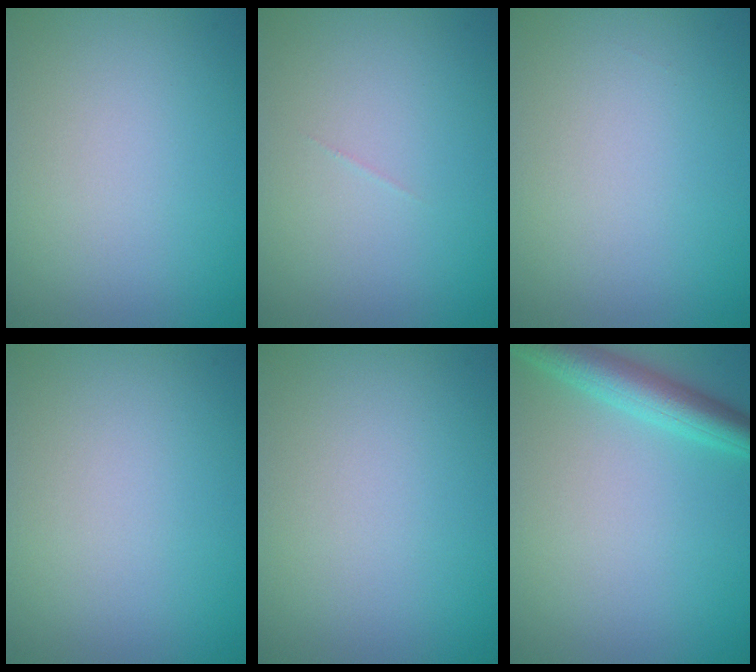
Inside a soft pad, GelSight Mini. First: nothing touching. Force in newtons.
{"total": 0.0}
{"total": 0.0}
{"total": 0.0}
{"total": 0.0}
{"total": 4.2, "press": 4.2, "slide": 0.2}